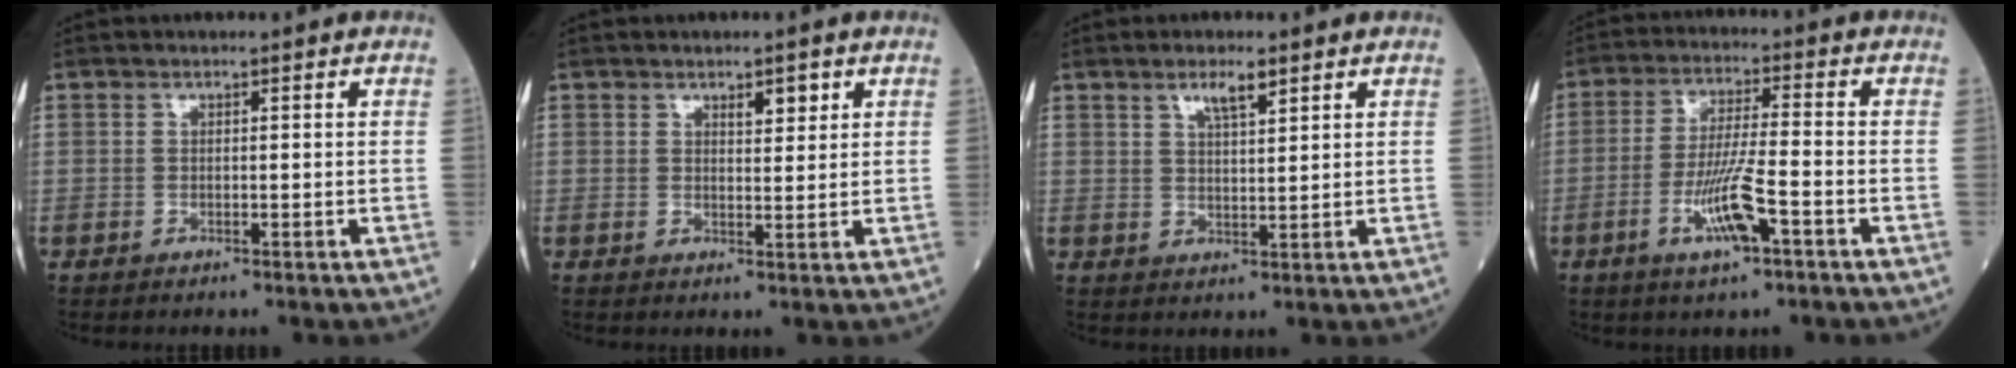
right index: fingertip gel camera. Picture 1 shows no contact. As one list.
[{"total": 2.4, "force": [1.5, 0.9, 1.7], "torque": [-0.026, -0.002, 0.023]}, {"total": 3.7, "force": [2.4, 0.6, 2.7], "torque": [-0.049, 0.001, 0.043]}, {"total": 8.4, "force": [-3.6, 0.5, 7.6], "torque": [-0.147, -0.007, -0.065]}]